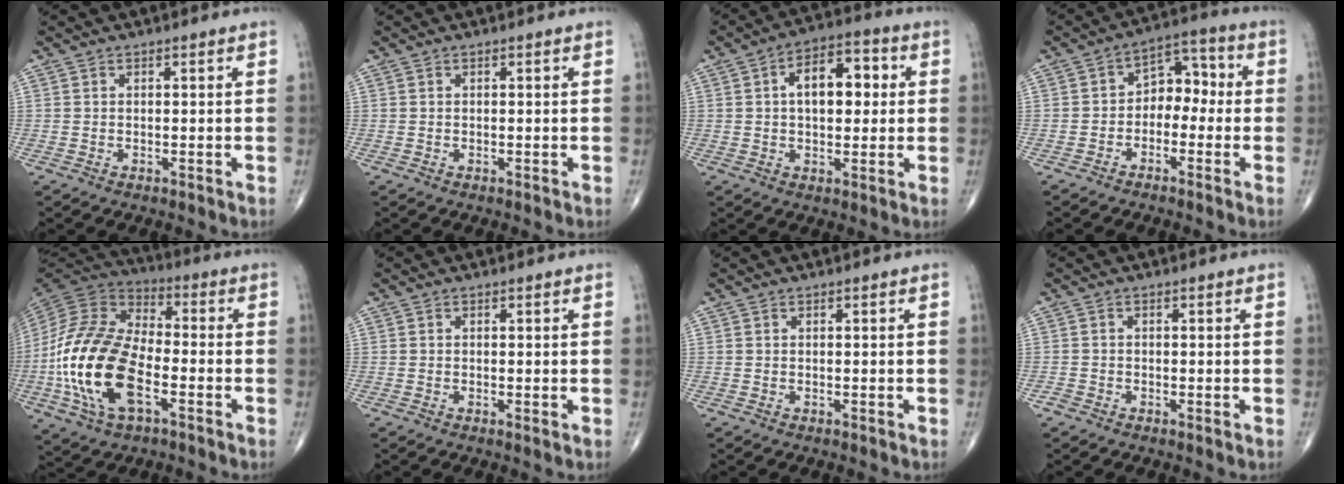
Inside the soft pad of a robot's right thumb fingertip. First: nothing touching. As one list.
[{"total": 0.0}, {"total": 9.1, "force": [1.5, 5.2, 7.4], "torque": [-0.095, 0.019, 0.018]}, {"total": 7.4, "force": [-1.3, 5.2, 5.1], "torque": [-0.044, 0.043, -0.038]}, {"total": 21.7, "force": [-5.6, 11.3, 17.7], "torque": [-0.362, 0.020, -0.107]}, {"total": 0.5, "force": [0.0, 0.1, 0.5], "torque": [-0.014, -0.003, -0.003]}, {"total": 0.0}, {"total": 1.0, "force": [-0.7, 0.6, 0.5], "torque": [-0.005, 0.000, -0.018]}]